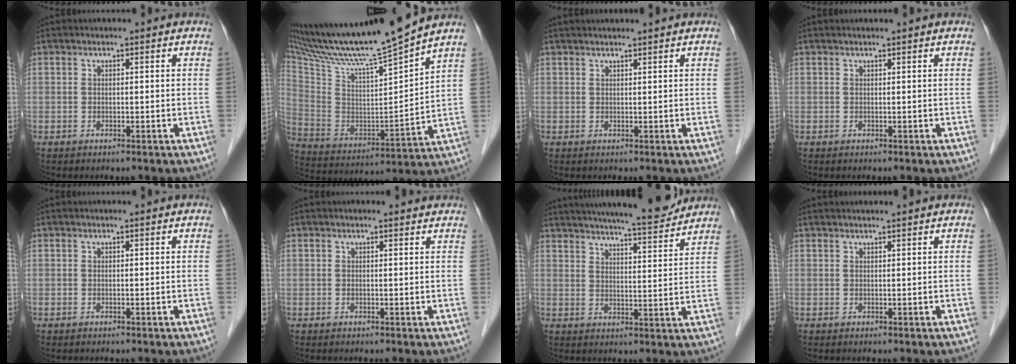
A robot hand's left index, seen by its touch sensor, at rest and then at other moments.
{"total": 20.5, "force": [18.0, -1.2, 9.8], "torque": [-0.179, -0.027, 0.311]}
{"total": 3.6, "force": [3.3, -0.2, 1.5], "torque": [-0.014, 0.029, 0.048]}
{"total": 0.7, "force": [0.7, -0.1, 0.3], "torque": [-0.005, 0.011, 0.014]}
{"total": 0.0}
{"total": 1.3, "force": [1.3, 0.3, 0.1], "torque": [-0.013, 0.001, 0.009]}
{"total": 14.9, "force": [13.5, 0.9, 6.2], "torque": [-0.098, 0.001, 0.187]}
{"total": 2.4, "force": [2.2, -0.2, 1.0], "torque": [-0.008, 0.022, 0.035]}